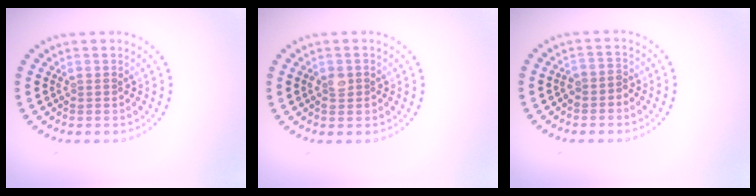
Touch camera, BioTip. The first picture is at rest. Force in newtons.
{"total": 1.4, "press": 1.3, "slide": 0.3}
{"total": 1.4, "press": 1.1, "slide": 0.9}